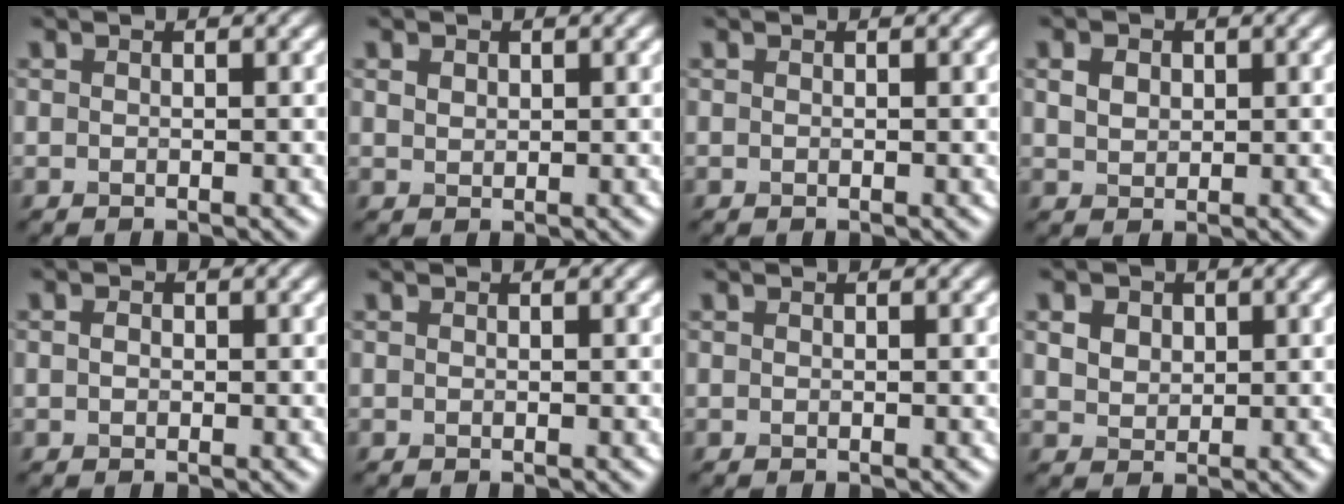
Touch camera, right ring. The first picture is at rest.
{"total": 1.0, "force": [0.5, 0.7, 0.4], "torque": [-0.009, -0.002, 0.012]}
{"total": 0.0}
{"total": 2.0, "force": [0.7, 1.5, 1.0], "torque": [-0.019, -0.001, 0.012]}
{"total": 1.0, "force": [0.2, 0.8, 0.6], "torque": [-0.013, 0.001, -0.001]}
{"total": 0.0}
{"total": 0.0}
{"total": 4.2, "force": [2.1, 3.0, 2.1], "torque": [-0.052, 0.013, 0.028]}